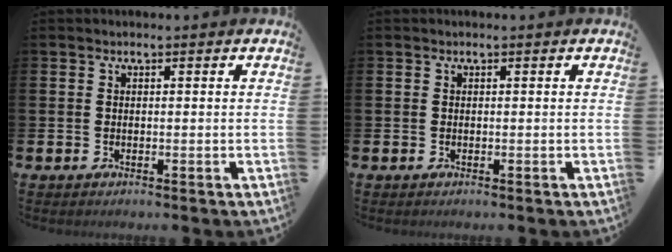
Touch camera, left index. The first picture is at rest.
{"total": 0.0}